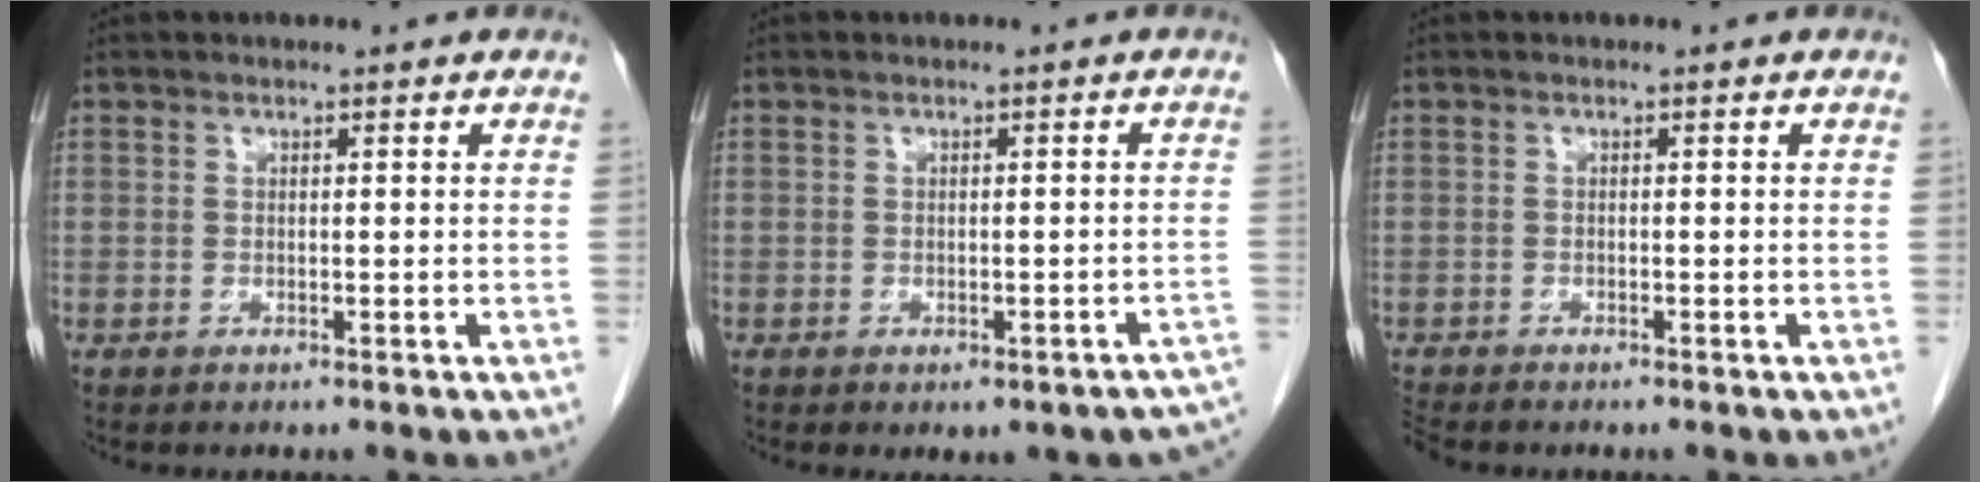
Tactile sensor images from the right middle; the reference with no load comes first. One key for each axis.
{"total": 7.1, "fx": -5.5, "fy": 2.6, "fz": 3.6, "tx": -0.032, "ty": 0.009, "tz": -0.057}
{"total": 2.1, "fx": -2.0, "fy": 0.3, "fz": 0.6, "tx": -0.015, "ty": -0.007, "tz": -0.033}